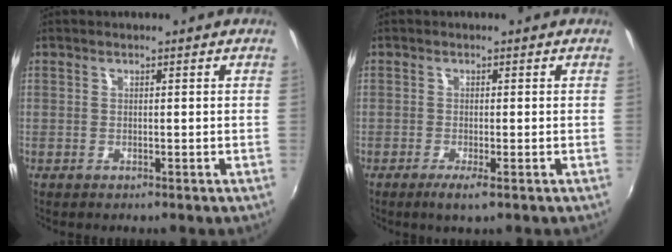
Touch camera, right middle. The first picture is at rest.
{"total": 2.3, "force": [-1.3, 0.0, 1.9], "torque": [-0.043, -0.011, -0.026]}